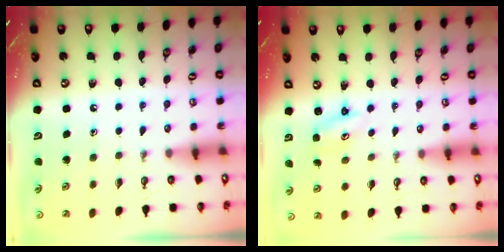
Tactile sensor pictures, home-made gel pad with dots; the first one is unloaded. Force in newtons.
{"total": 2.2, "press": 2.1, "slide": 0.4}